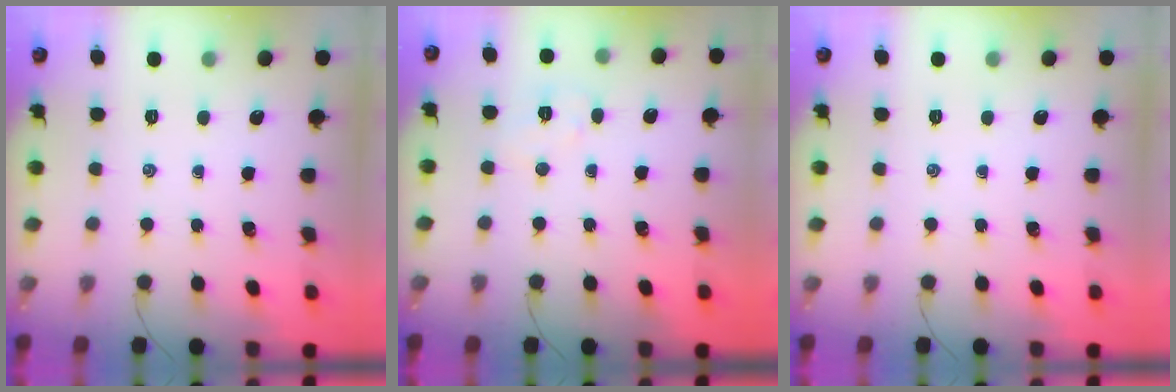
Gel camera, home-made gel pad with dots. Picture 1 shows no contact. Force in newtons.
{"total": 4.0, "press": 3.9, "slide": 0.9}
{"total": 0.0}